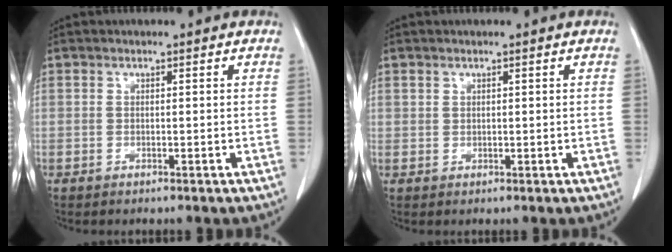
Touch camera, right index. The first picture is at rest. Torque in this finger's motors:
{"motor_torque": [-0.04, 0.03, 0.00, 0.00]}